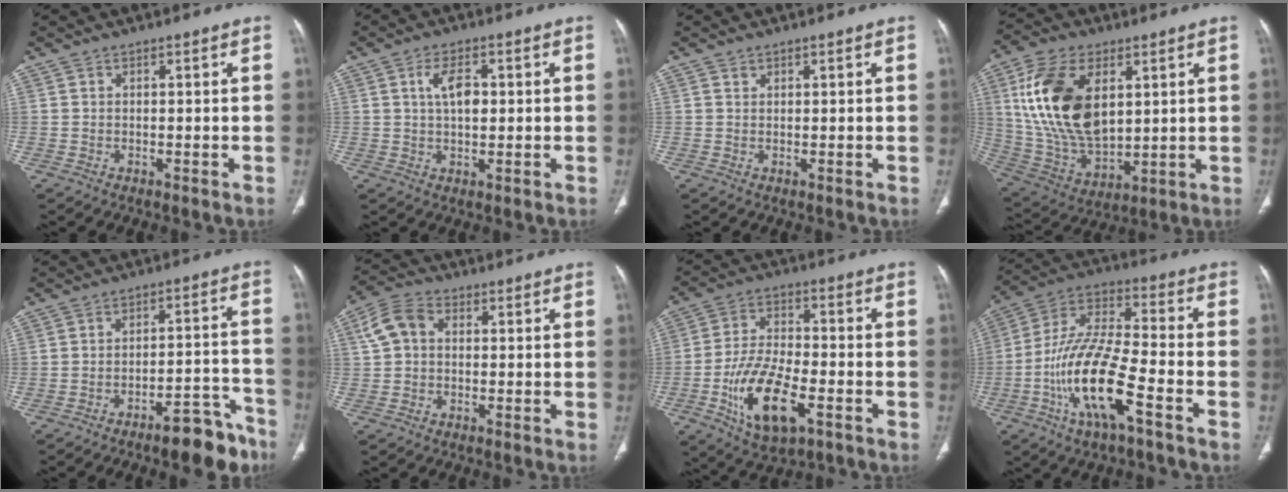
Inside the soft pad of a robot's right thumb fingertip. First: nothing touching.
{"total": 5.3, "force": [1.0, 2.7, 4.4], "torque": [-0.078, 0.001, 0.016]}
{"total": 0.7, "force": [0.5, 0.5, 0.1], "torque": [0.001, -0.002, 0.008]}
{"total": 20.5, "force": [5.4, 12.0, 15.8], "torque": [-0.287, -0.020, 0.111]}
{"total": 10.4, "force": [-7.6, 3.1, 6.4], "torque": [-0.067, 0.068, -0.111]}
{"total": 6.3, "force": [1.0, 4.8, 4.0], "torque": [-0.082, 0.022, 0.013]}
{"total": 14.6, "force": [-5.5, 6.7, 11.7], "torque": [-0.210, 0.014, -0.093]}
{"total": 16.8, "force": [-6.5, 4.4, 14.9], "torque": [-0.298, 0.033, -0.122]}